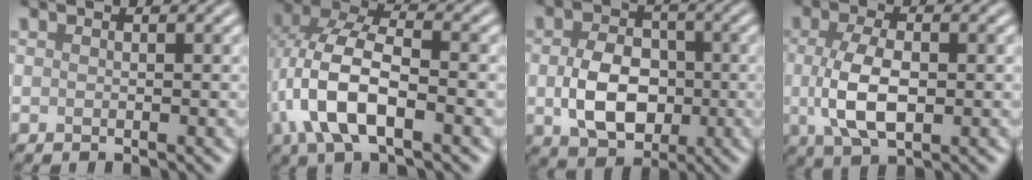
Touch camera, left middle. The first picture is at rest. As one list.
[{"total": 8.2, "force": [-1.9, 3.9, 6.9], "torque": [-0.148, 0.014, -0.045]}, {"total": 6.2, "force": [-0.6, 4.5, 4.2], "torque": [-0.086, -0.006, -0.009]}, {"total": 5.2, "force": [-0.1, 2.5, 4.6], "torque": [-0.103, -0.002, -0.003]}]